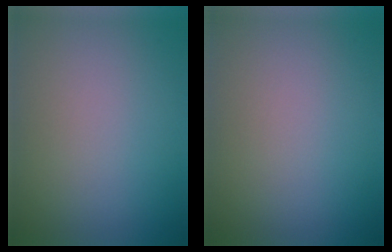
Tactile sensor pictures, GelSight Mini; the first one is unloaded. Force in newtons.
{"total": 0.0}